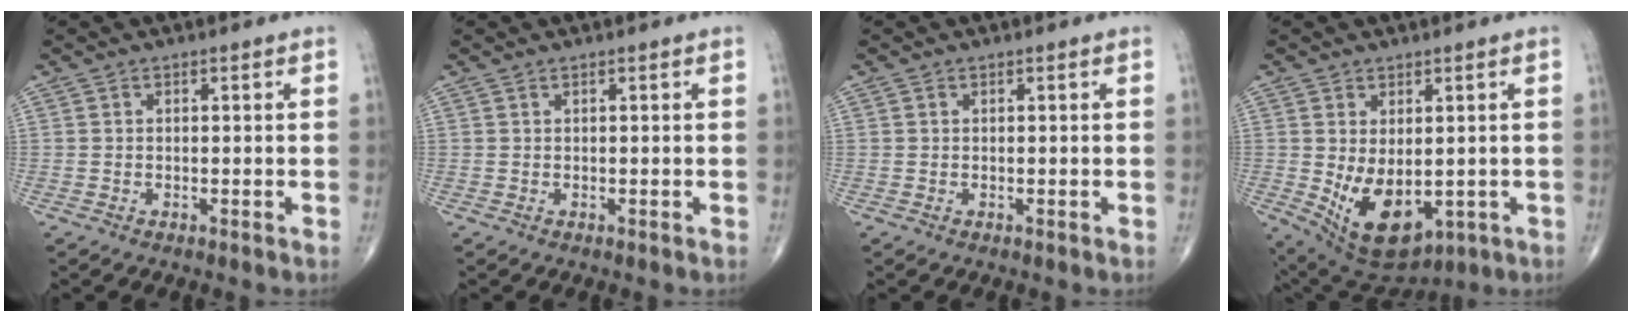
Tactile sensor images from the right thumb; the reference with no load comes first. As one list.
[{"total": 0.0}, {"total": 0.0}, {"total": 11.8, "force": [-1.5, 6.9, 9.5], "torque": [-0.144, -0.011, 0.006]}]